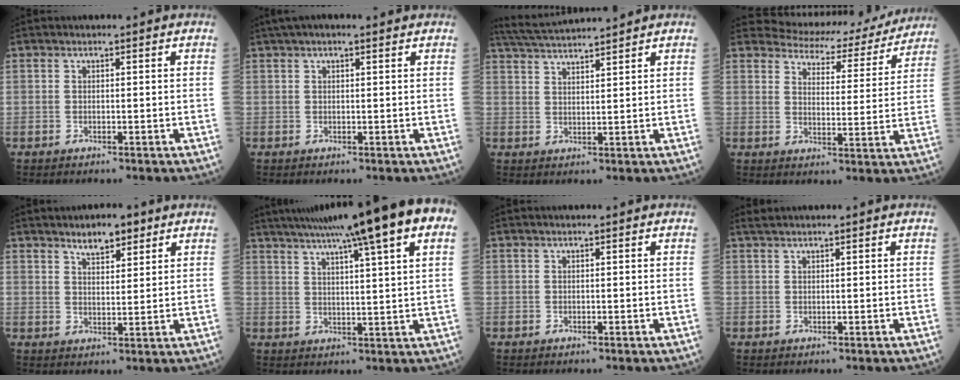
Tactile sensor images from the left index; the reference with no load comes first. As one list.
[{"total": 4.3, "force": [3.0, 0.9, 2.9], "torque": [-0.049, 0.032, 0.048]}, {"total": 7.9, "force": [7.4, -0.9, 2.6], "torque": [-0.056, 0.021, 0.126]}, {"total": 14.6, "force": [13.9, 4.1, 2.1], "torque": [-0.009, -0.021, 0.151]}, {"total": 4.5, "force": [3.1, 1.6, 2.8], "torque": [-0.049, 0.002, 0.050]}, {"total": 20.5, "force": [14.3, 0.4, 14.7], "torque": [-0.242, 0.029, 0.187]}, {"total": 0.0}, {"total": 1.2, "force": [1.0, -0.3, 0.6], "torque": [-0.015, 0.012, 0.025]}]